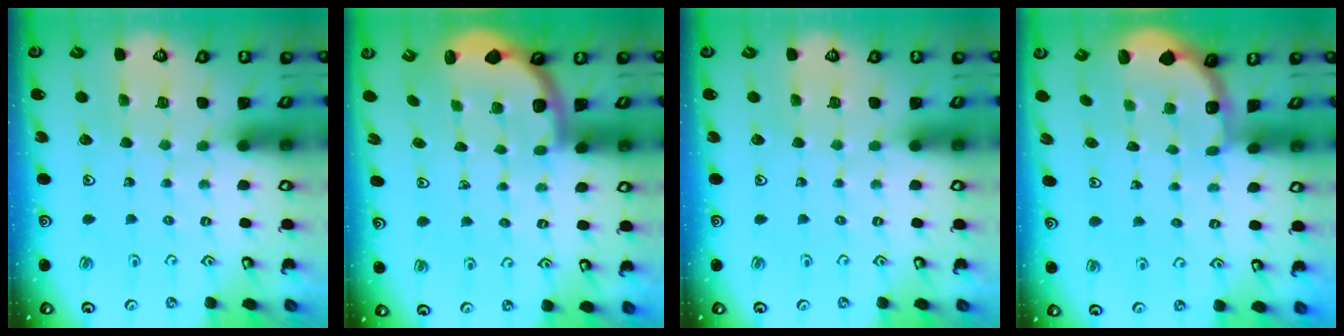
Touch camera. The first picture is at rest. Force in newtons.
{"total": 2.5, "press": 2.4, "slide": 0.7}
{"total": 0.0}
{"total": 1.9, "press": 1.8, "slide": 0.7}